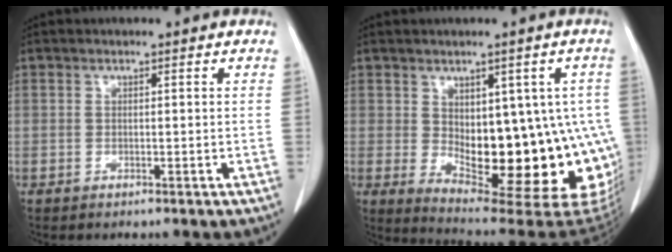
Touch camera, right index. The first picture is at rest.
{"total": 19.8, "force": [-2.3, 8.7, 17.7], "torque": [-0.152, 0.005, 0.000]}